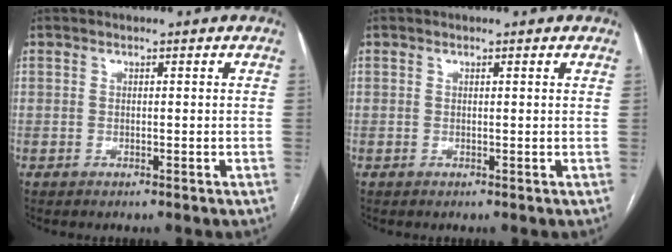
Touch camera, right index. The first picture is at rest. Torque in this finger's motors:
{"motor_torque": [0.02, 0.04, 0.03, 0.00]}